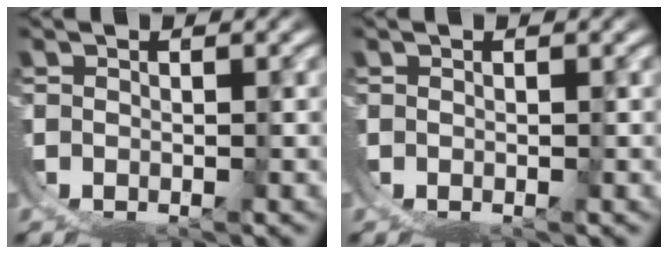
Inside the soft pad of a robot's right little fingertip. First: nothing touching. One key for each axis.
{"total": 0.0}